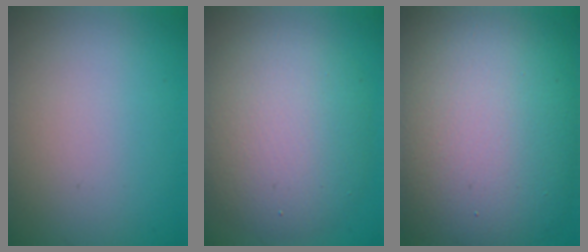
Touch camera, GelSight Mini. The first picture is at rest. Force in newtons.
{"total": 7.4, "press": 7.4, "slide": 0.8}
{"total": 15.4, "press": 15.4, "slide": 0.9}